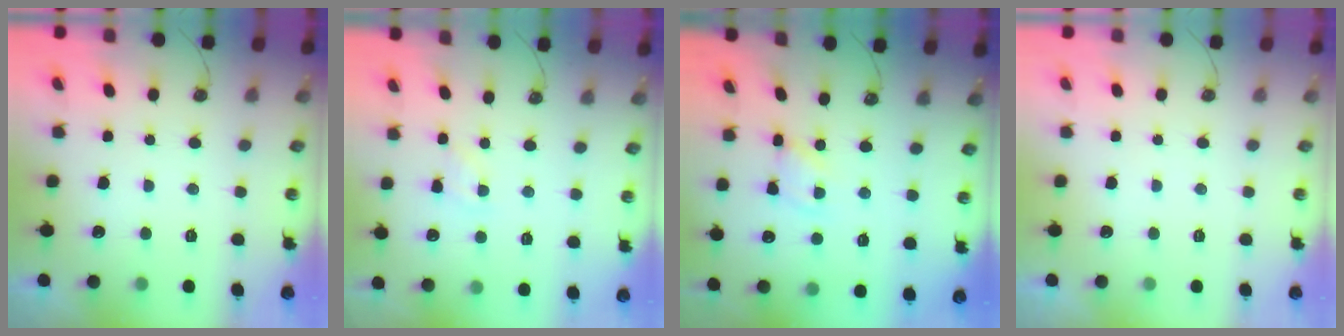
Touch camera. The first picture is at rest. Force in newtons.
{"total": 2.0, "press": 2.0, "slide": 0.3}
{"total": 1.9, "press": 1.9, "slide": 0.2}
{"total": 0.0}